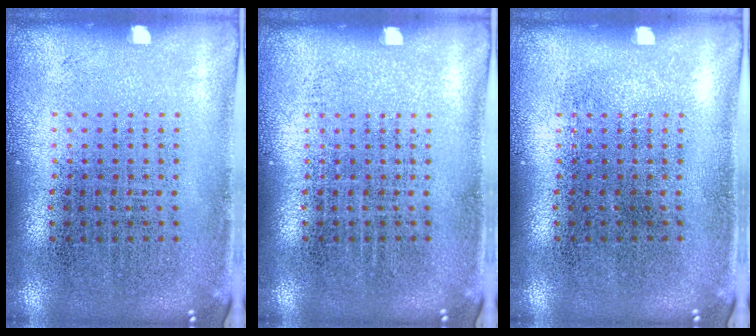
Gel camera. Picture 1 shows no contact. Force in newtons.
{"total": 0.0}
{"total": 0.0}